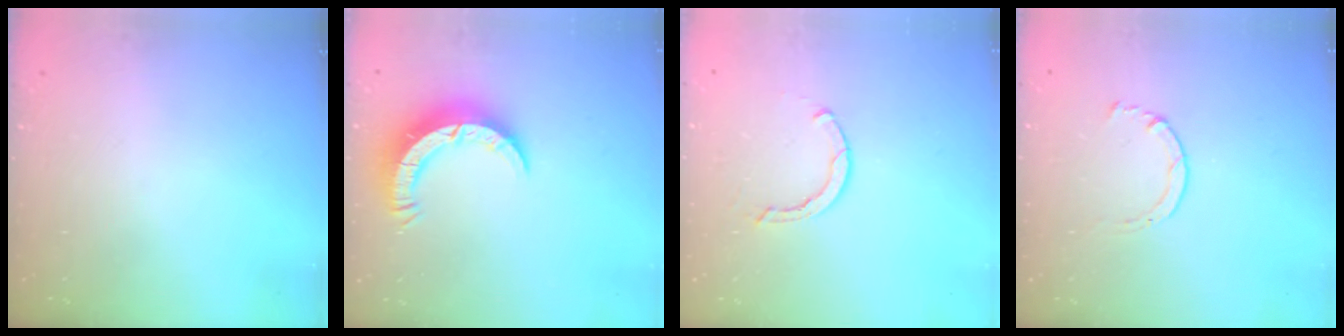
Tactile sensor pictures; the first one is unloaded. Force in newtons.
{"total": 8.0, "press": 7.9, "slide": 0.7}
{"total": 2.3, "press": 2.3, "slide": 0.1}
{"total": 2.0, "press": 1.9, "slide": 0.3}